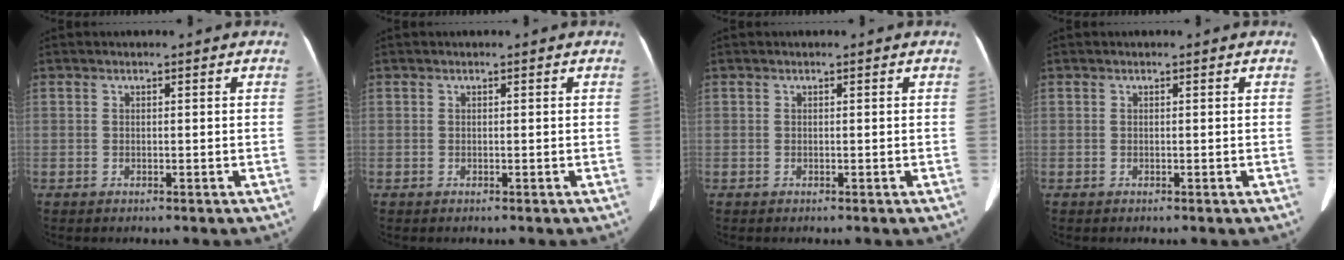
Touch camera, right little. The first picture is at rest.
{"total": 0.0}
{"total": 0.0}
{"total": 0.0}